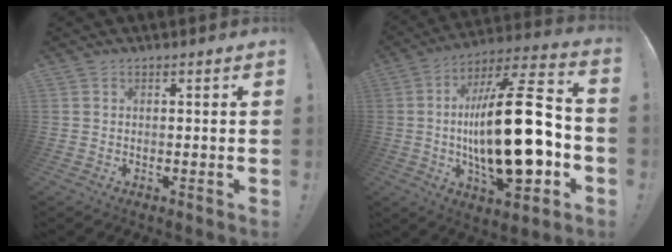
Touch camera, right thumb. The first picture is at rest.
{"total": 28.4, "force": [-2.9, 9.9, 26.4], "torque": [-0.455, 0.012, -0.054]}